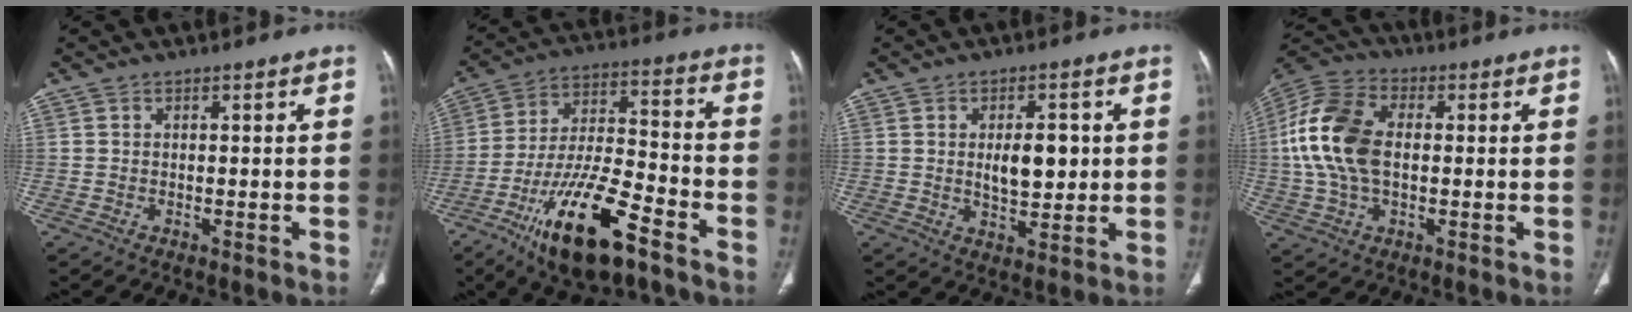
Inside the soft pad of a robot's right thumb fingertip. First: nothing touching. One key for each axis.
{"total": 19.4, "fx": -11.2, "fy": 6.3, "fz": 14.5, "tx": -0.269, "ty": 0.056, "tz": -0.199}
{"total": 7.3, "fx": 0.8, "fy": 3.8, "fz": 6.2, "tx": -0.076, "ty": -0.006, "tz": 0.018}
{"total": 15.0, "fx": 0.6, "fy": 9.3, "fz": 11.7, "tx": -0.249, "ty": 0.024, "tz": 0.006}